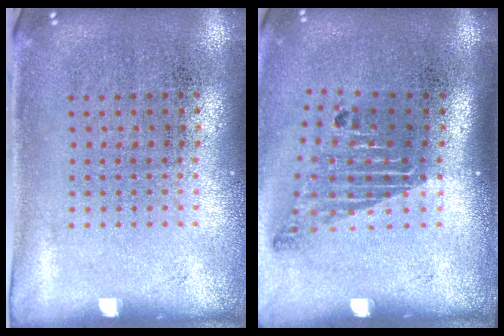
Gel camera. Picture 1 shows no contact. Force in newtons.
{"total": 1.8, "press": 1.2, "slide": 1.4}